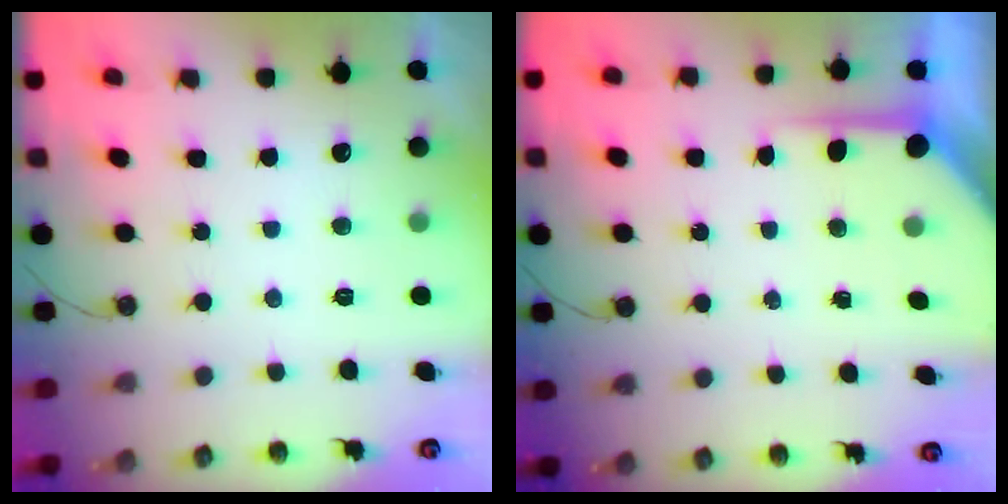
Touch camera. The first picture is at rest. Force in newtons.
{"total": 7.1, "press": 7.1, "slide": 0.5}